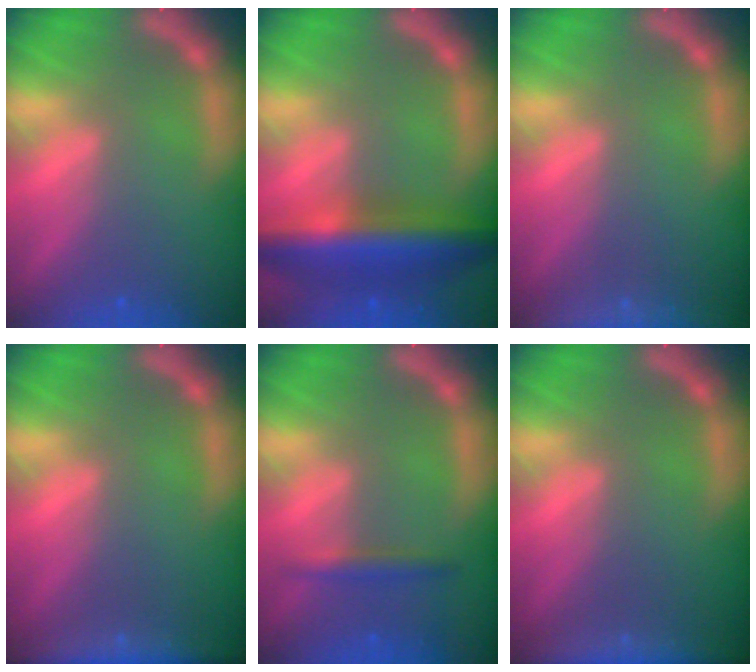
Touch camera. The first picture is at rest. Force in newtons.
{"total": 8.5}
{"total": 10.1}
{"total": 7.0}
{"total": 1.9}
{"total": 7.9}